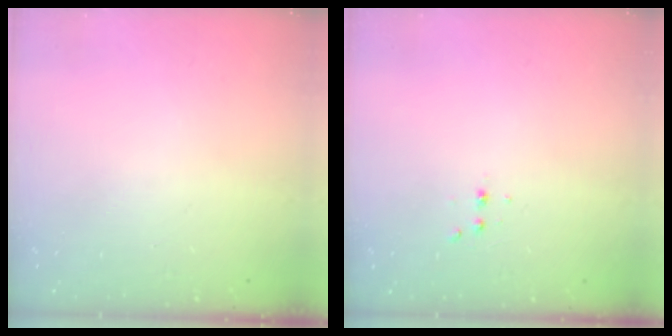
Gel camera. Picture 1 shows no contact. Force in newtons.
{"total": 2.9, "press": 2.7, "slide": 1.0}